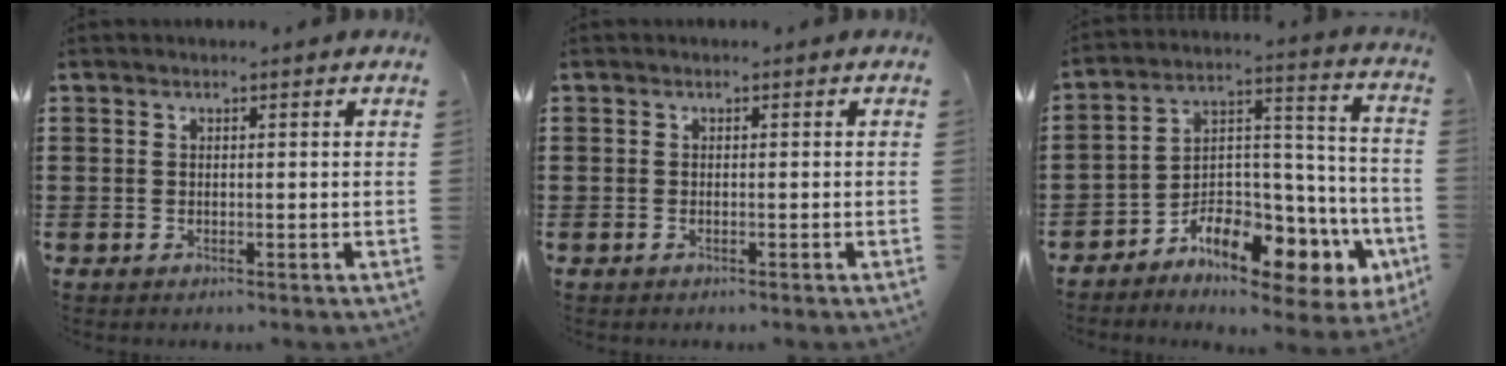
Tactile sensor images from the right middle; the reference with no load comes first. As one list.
[{"total": 0.0}, {"total": 9.2, "force": [-6.9, 4.3, 4.4], "torque": [-0.080, 0.005, -0.122]}]